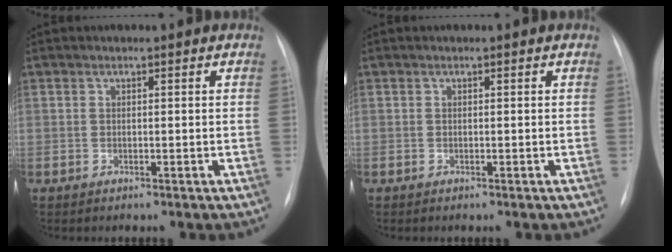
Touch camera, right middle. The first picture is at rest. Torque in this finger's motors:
{"motor_torque": [0.33, -0.33, 0.01, -0.04]}